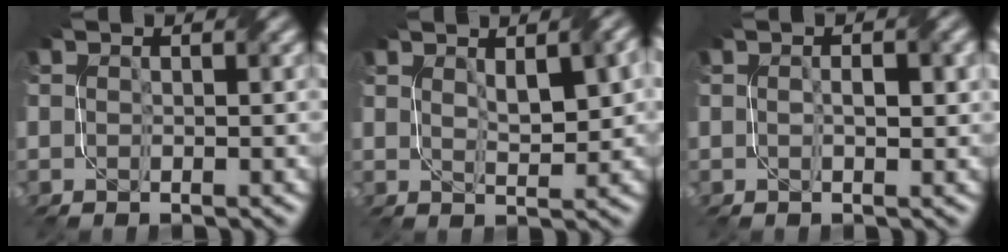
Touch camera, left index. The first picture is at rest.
{"total": 4.0, "force": [1.6, 1.2, 3.5], "torque": [-0.062, 0.001, 0.031]}
{"total": 1.9, "force": [0.1, 0.6, 1.8], "torque": [-0.030, 0.004, 0.001]}